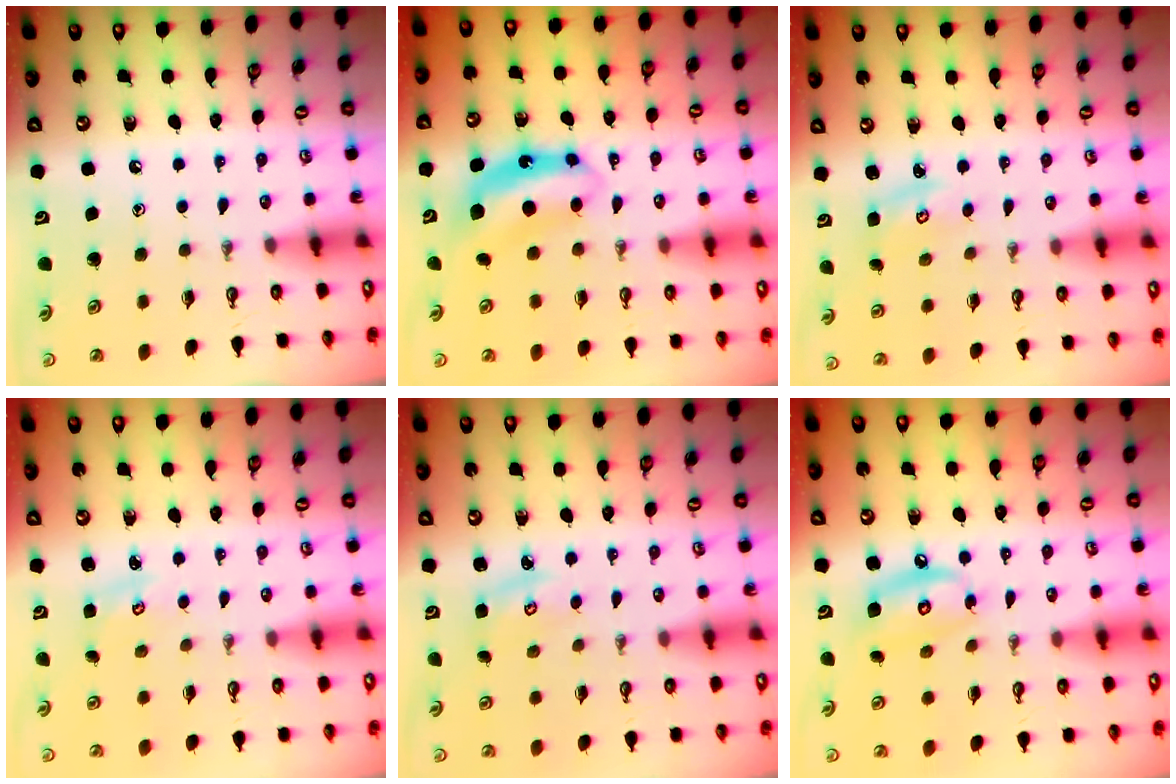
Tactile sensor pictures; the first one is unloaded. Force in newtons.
{"total": 7.5, "press": 7.5, "slide": 0.2}
{"total": 3.1, "press": 3.1, "slide": 0.4}
{"total": 1.7, "press": 1.7, "slide": 0.2}
{"total": 4.0, "press": 4.0, "slide": 0.4}
{"total": 10.5, "press": 10.5, "slide": 1.0}